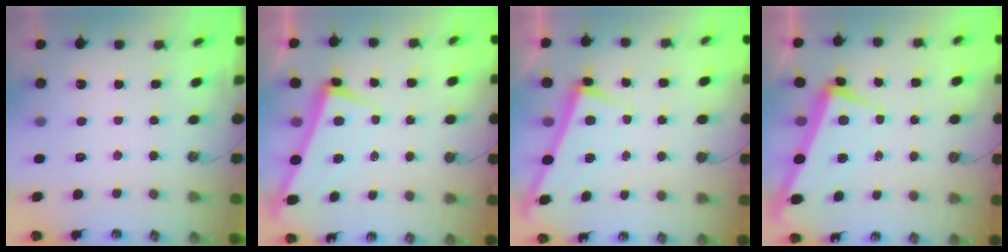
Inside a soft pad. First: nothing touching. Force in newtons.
{"total": 1.8, "press": 0.8, "slide": 1.6}
{"total": 2.8, "press": 2.7, "slide": 0.4}
{"total": 0.8, "press": 0.1, "slide": 0.8}